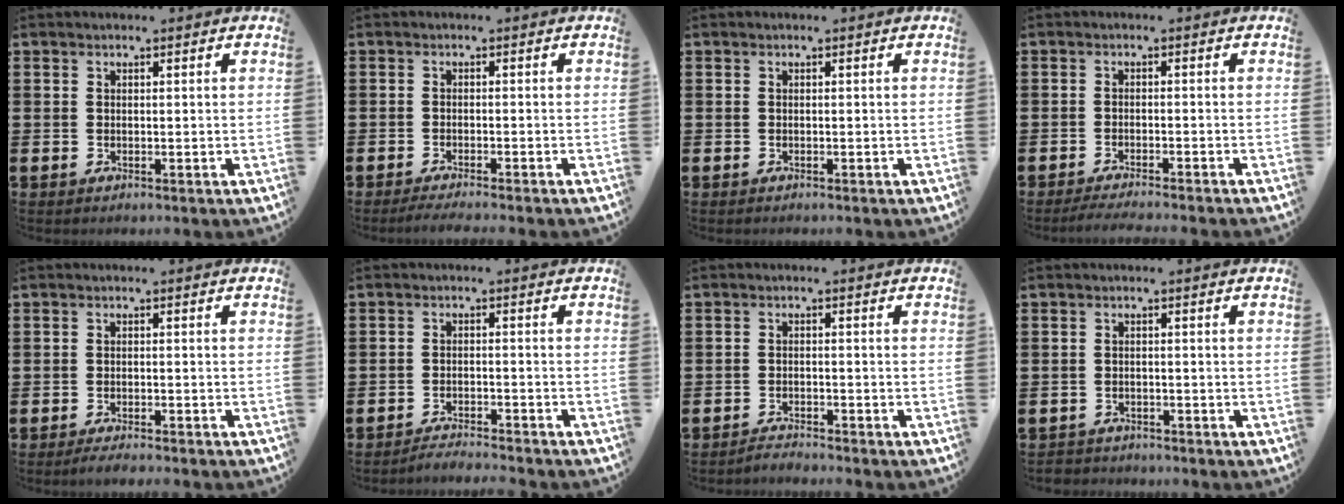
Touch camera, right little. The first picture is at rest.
{"total": 1.3, "force": [-1.2, -0.2, 0.6], "torque": [-0.008, 0.000, -0.023]}
{"total": 0.0}
{"total": 1.7, "force": [-1.5, -0.2, 0.7], "torque": [-0.010, 0.002, -0.030]}
{"total": 1.4, "force": [-1.3, 0.0, 0.5], "torque": [-0.010, 0.000, -0.025]}
{"total": 2.3, "force": [-2.3, -0.2, 0.1], "torque": [-0.004, 0.005, -0.048]}
{"total": 1.7, "force": [-1.7, -0.2, -0.1], "torque": [-0.002, 0.004, -0.036]}
{"total": 1.2, "force": [-1.2, 0.3, -0.2], "torque": [-0.001, 0.004, -0.027]}